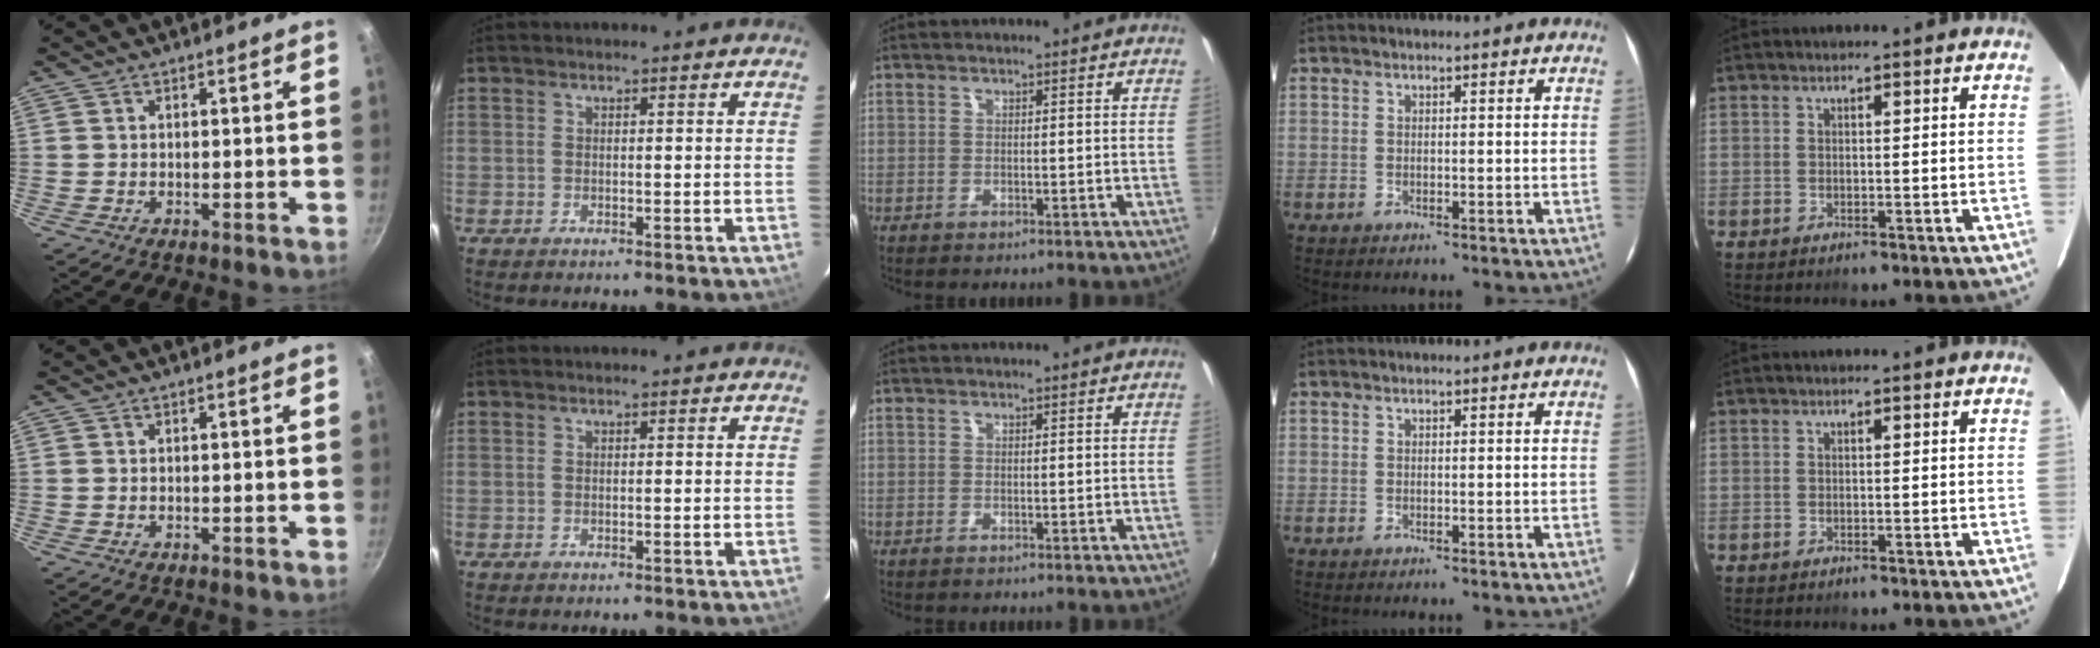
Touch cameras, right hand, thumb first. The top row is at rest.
{}